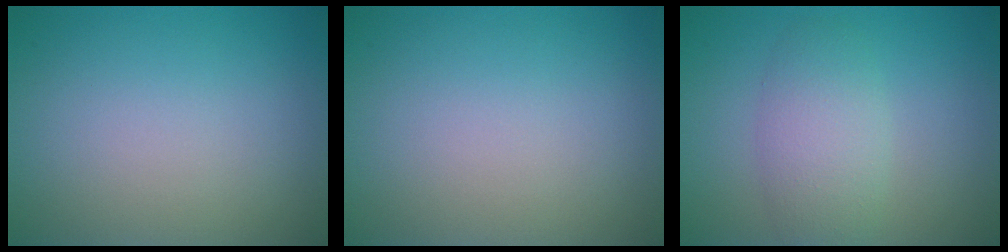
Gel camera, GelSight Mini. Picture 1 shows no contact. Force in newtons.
{"total": 0.0}
{"total": 3.7, "press": 3.7, "slide": 0.1}